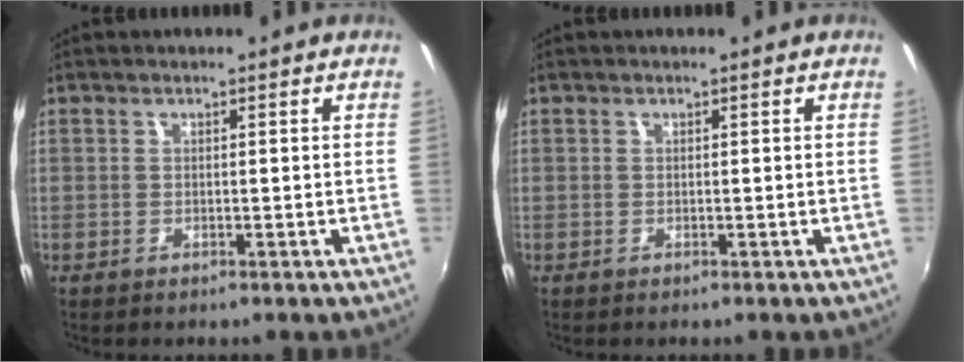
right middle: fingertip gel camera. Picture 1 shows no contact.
{"total": 0.0}